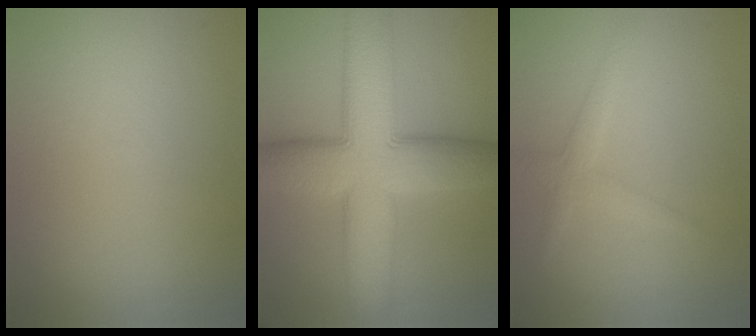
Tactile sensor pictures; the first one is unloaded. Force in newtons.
{"total": 11.8, "press": 11.8, "slide": 0.3}
{"total": 1.8, "press": 1.8, "slide": 0.0}